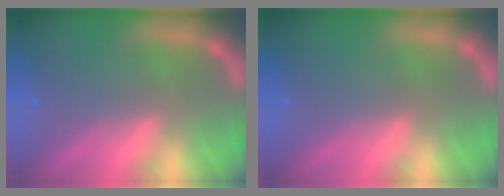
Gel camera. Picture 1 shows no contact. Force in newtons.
{"total": 0.0}